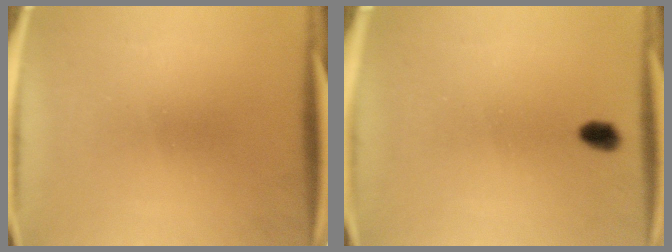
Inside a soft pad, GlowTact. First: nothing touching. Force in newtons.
{"total": 2.7}